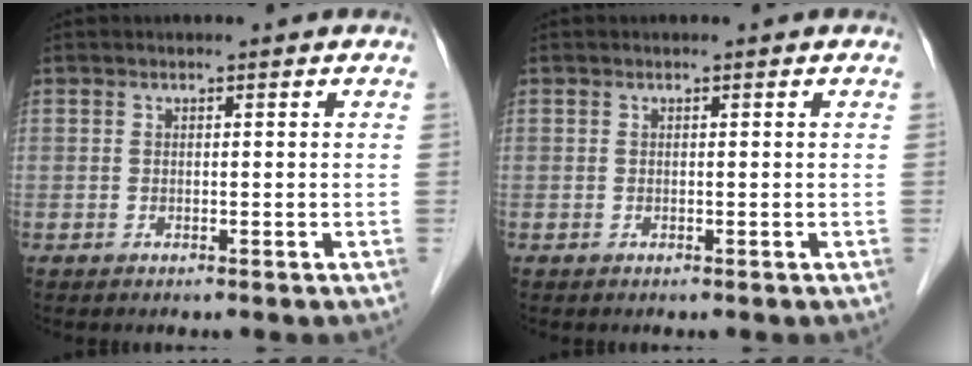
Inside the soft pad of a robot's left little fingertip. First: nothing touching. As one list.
[{"total": 0.0}]